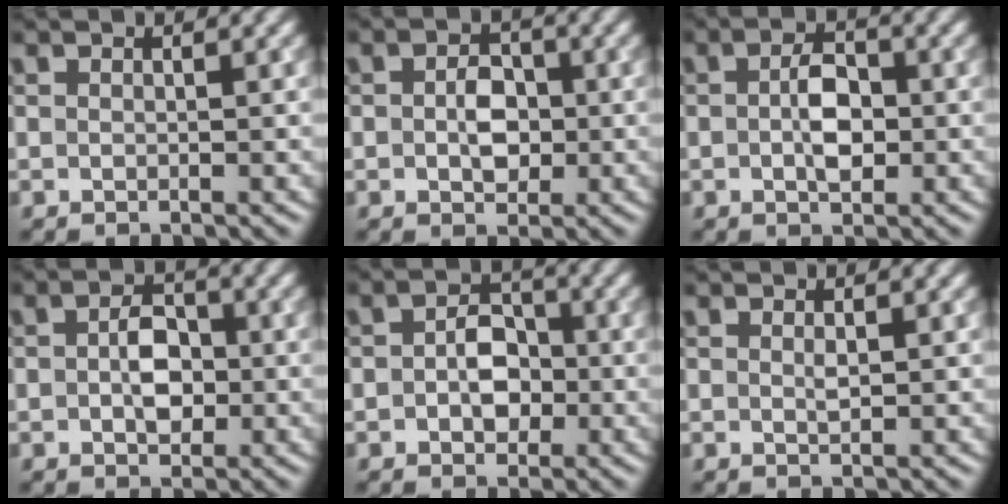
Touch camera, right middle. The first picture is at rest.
{"total": 3.0, "force": [-0.2, 2.0, 2.2], "torque": [-0.040, -0.002, -0.005]}
{"total": 3.3, "force": [-0.2, 1.8, 2.7], "torque": [-0.051, 0.000, -0.006]}
{"total": 3.3, "force": [-0.2, 2.1, 2.5], "torque": [-0.047, -0.001, -0.006]}
{"total": 3.5, "force": [-0.4, 2.5, 2.4], "torque": [-0.038, 0.000, -0.011]}
{"total": 0.6, "force": [0.2, 0.1, 0.6], "torque": [-0.011, 0.000, 0.005]}